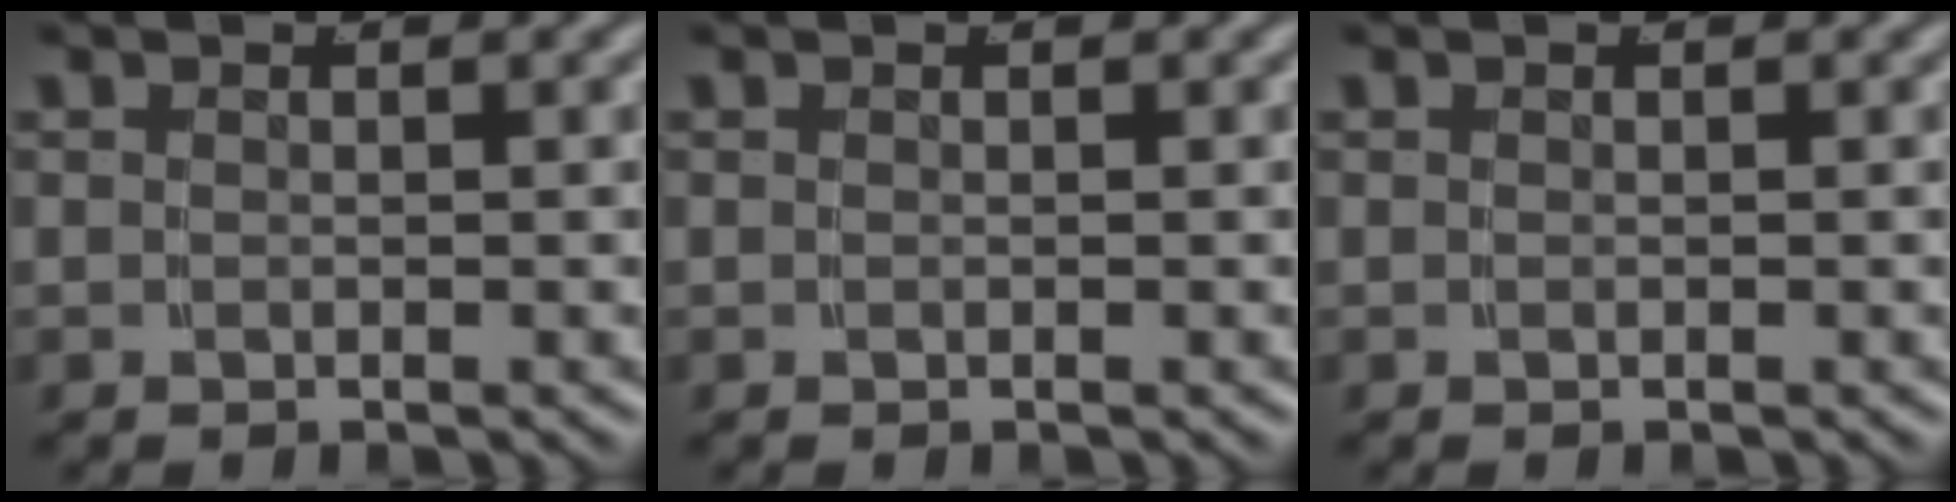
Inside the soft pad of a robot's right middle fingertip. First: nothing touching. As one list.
[{"total": 0.0}, {"total": 0.0}]